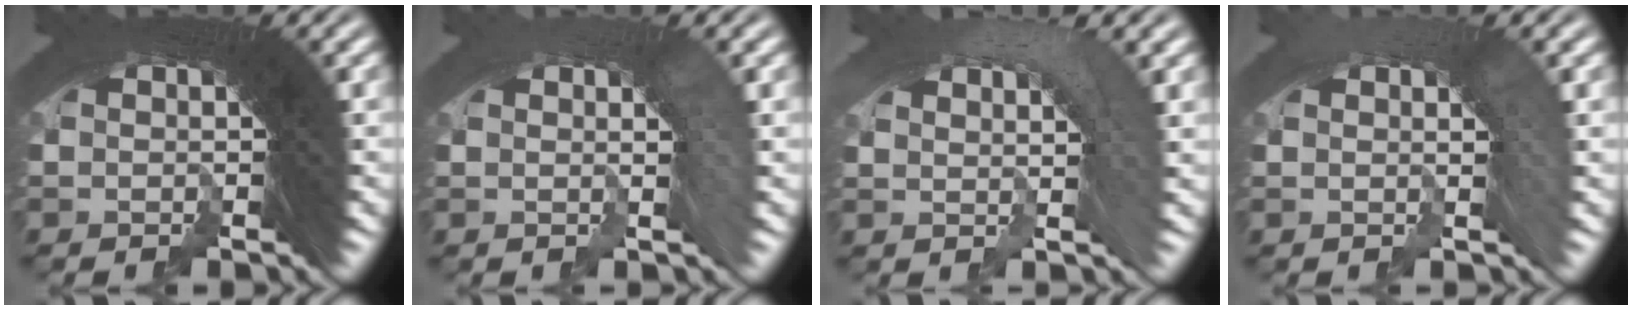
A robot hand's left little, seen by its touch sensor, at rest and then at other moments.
{"total": 1.7, "force": [-1.5, -0.5, -0.6], "torque": [0.010, -0.008, -0.019]}
{"total": 1.8, "force": [-0.7, 1.3, 1.0], "torque": [-0.011, 0.001, -0.011]}
{"total": 3.4, "force": [-2.7, -1.0, -1.7], "torque": [0.025, -0.013, -0.035]}